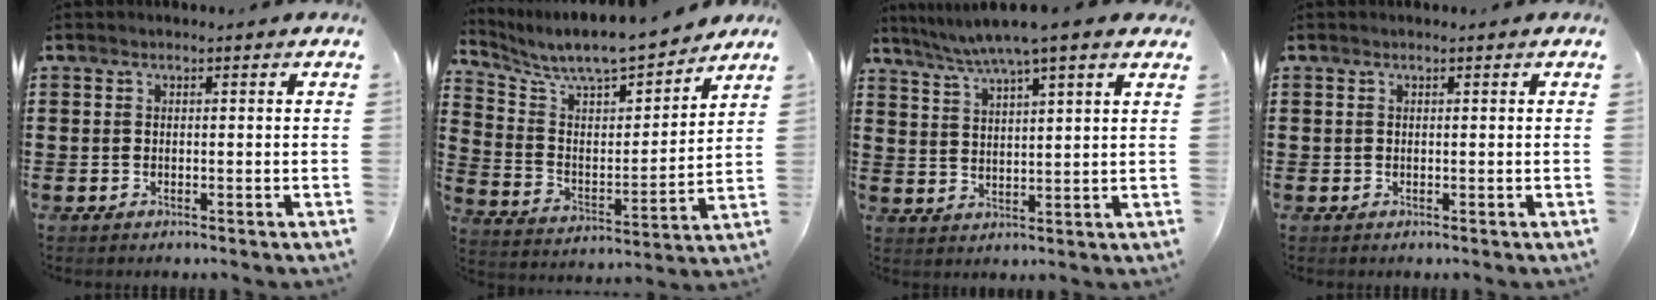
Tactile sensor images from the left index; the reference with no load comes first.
{"total": 8.0, "force": [7.5, 1.0, 2.8], "torque": [-0.089, -0.056, 0.126]}
{"total": 6.0, "force": [4.9, -0.1, 3.5], "torque": [-0.080, -0.018, 0.085]}
{"total": 0.0}